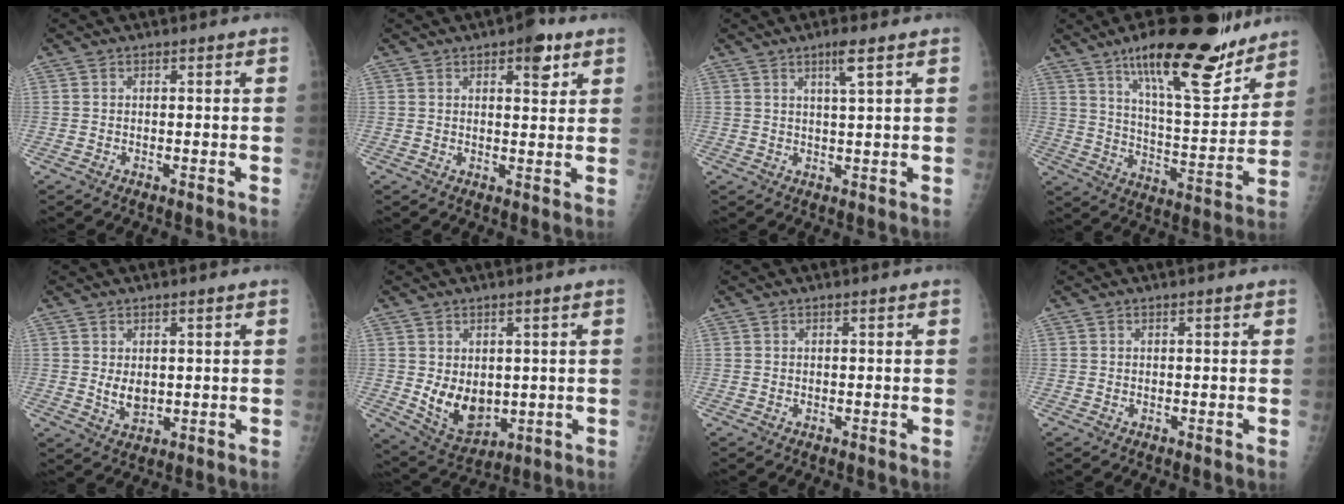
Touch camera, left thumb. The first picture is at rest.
{"total": 5.4, "force": [3.0, 2.3, 3.9], "torque": [-0.034, -0.011, 0.034]}
{"total": 3.7, "force": [2.1, 0.0, 3.1], "torque": [-0.060, -0.011, 0.039]}
{"total": 21.1, "force": [14.8, 6.0, 13.9], "torque": [-0.175, -0.082, 0.237]}
{"total": 4.3, "force": [0.9, 2.4, 3.4], "torque": [-0.047, -0.015, 0.024]}
{"total": 9.0, "force": [0.1, 6.3, 6.4], "torque": [-0.077, -0.020, 0.026]}
{"total": 0.0}
{"total": 0.0}